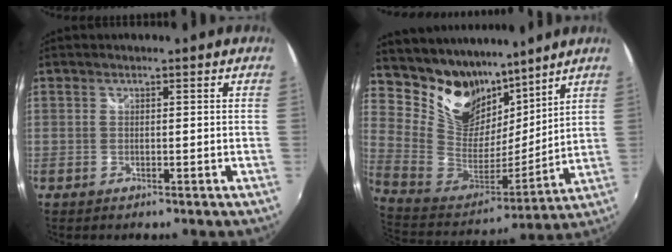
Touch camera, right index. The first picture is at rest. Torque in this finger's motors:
{"motor_torque": [-0.06, 0.58, 0.05, 0.01]}